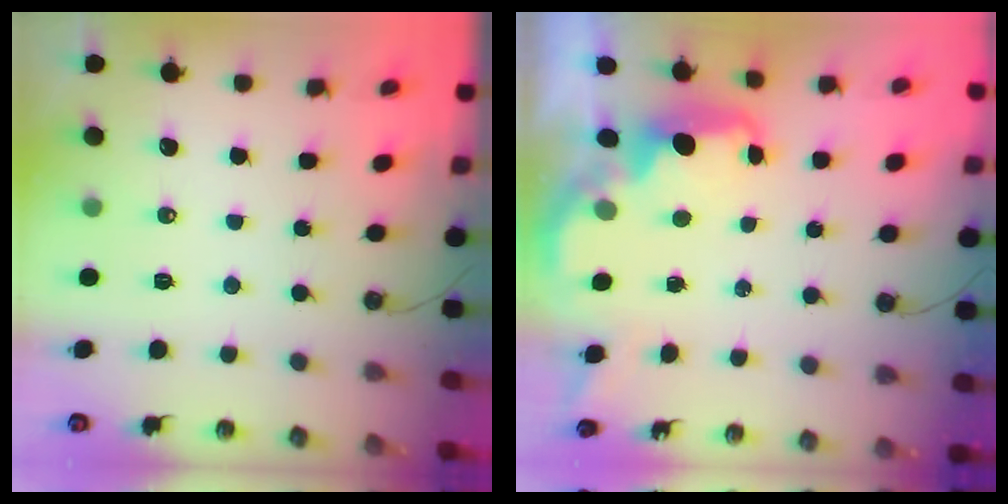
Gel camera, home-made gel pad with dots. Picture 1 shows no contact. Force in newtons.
{"total": 3.0, "press": 2.9, "slide": 0.7}